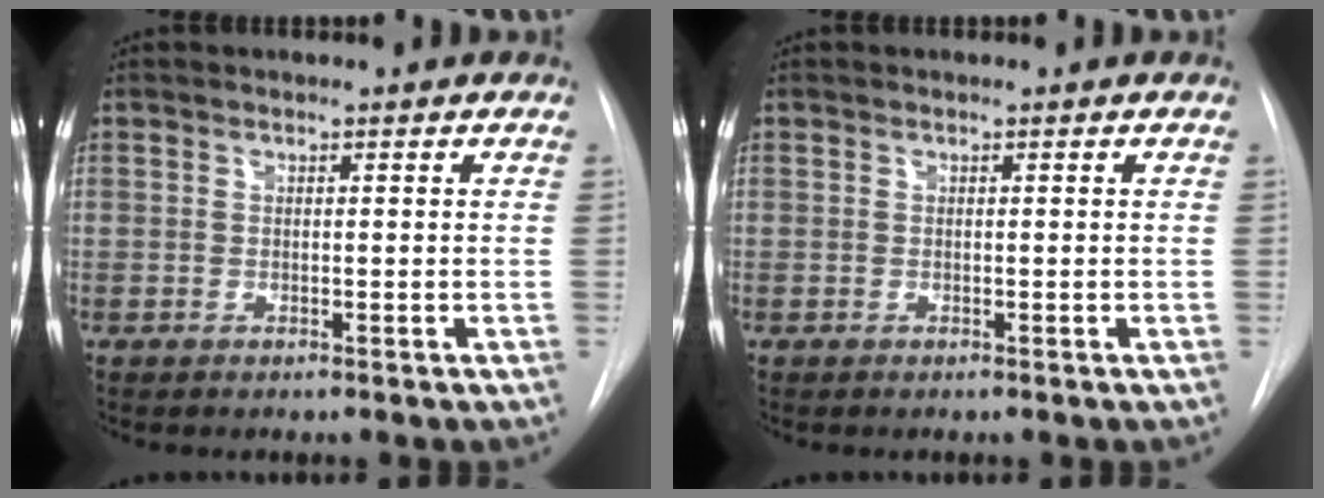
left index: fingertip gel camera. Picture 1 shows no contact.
{"total": 0.0}